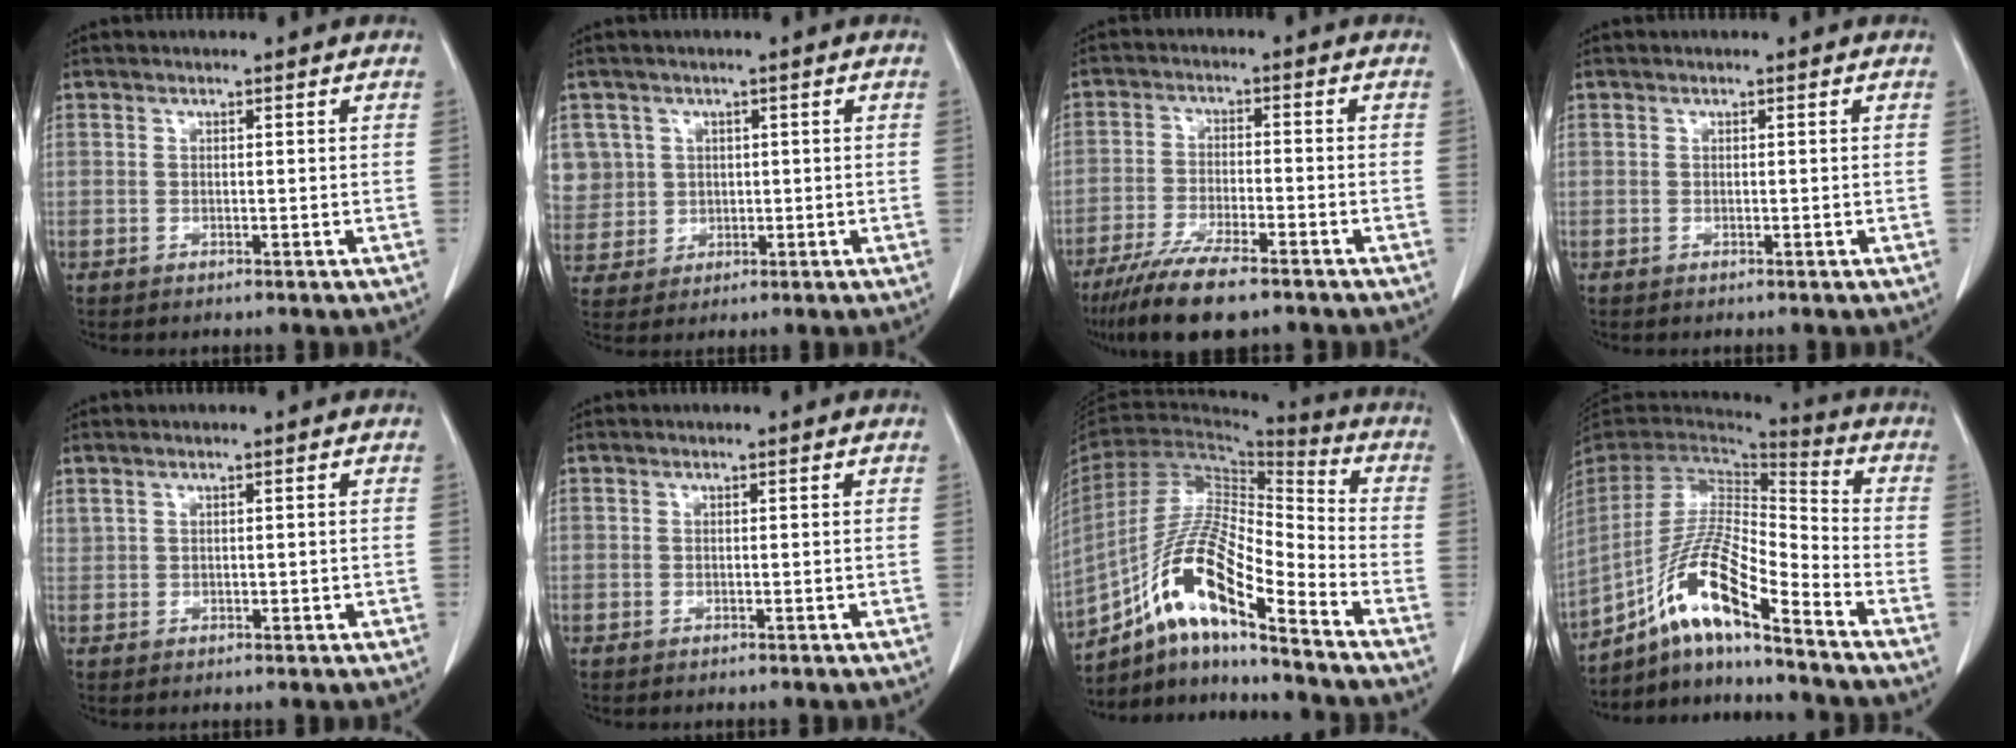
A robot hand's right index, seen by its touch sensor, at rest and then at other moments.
{"total": 8.8, "force": [2.5, 8.4, 0.8], "torque": [-0.042, 0.032, 0.076]}
{"total": 10.4, "force": [-7.8, 1.8, 6.6], "torque": [-0.115, -0.023, -0.129]}
{"total": 0.0}
{"total": 1.3, "force": [0.7, 0.9, 0.8], "torque": [-0.020, 0.008, 0.024]}
{"total": 0.0}
{"total": 16.3, "force": [-10.4, 2.2, 12.3], "torque": [-0.239, 0.004, -0.190]}
{"total": 14.8, "force": [-9.6, 1.4, 11.2], "torque": [-0.218, 0.003, -0.177]}